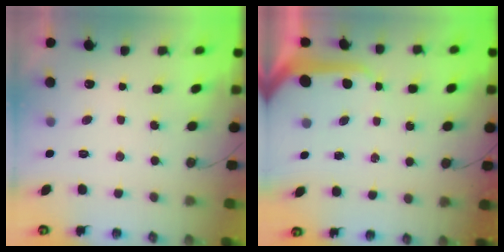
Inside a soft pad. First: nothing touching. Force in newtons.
{"total": 10.9, "press": 10.9, "slide": 1.0}